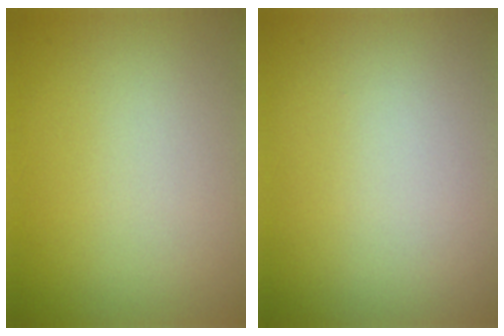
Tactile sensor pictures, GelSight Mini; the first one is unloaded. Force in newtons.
{"total": 0.0}